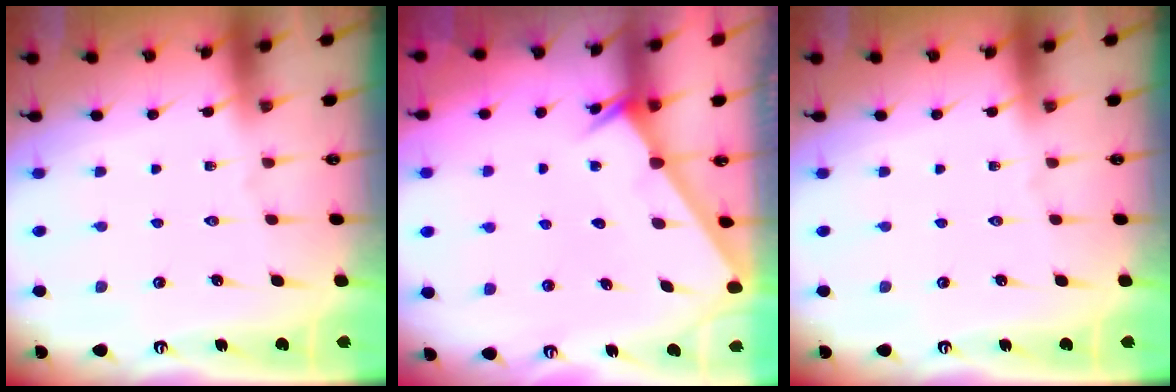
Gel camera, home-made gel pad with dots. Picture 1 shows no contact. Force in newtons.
{"total": 2.1, "press": 2.1, "slide": 0.1}
{"total": 0.0}